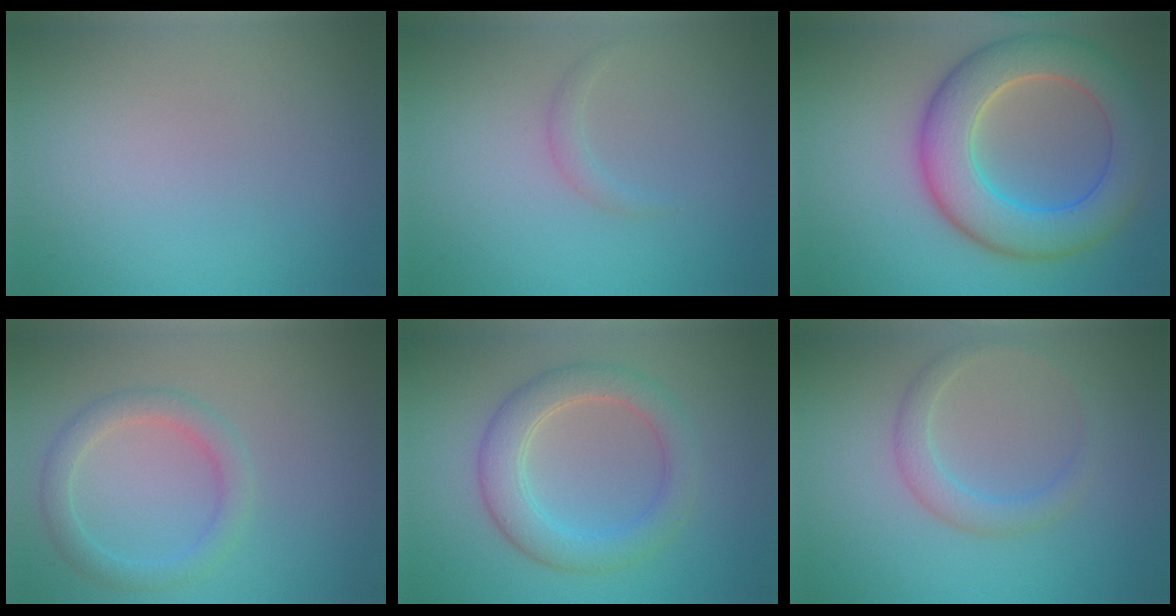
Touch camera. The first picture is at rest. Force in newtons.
{"total": 0.9, "press": 0.9, "slide": 0.0}
{"total": 8.7, "press": 8.7, "slide": 0.5}
{"total": 2.5, "press": 2.5, "slide": 0.0}
{"total": 4.5, "press": 4.5, "slide": 0.4}
{"total": 2.2, "press": 2.2, "slide": 0.1}